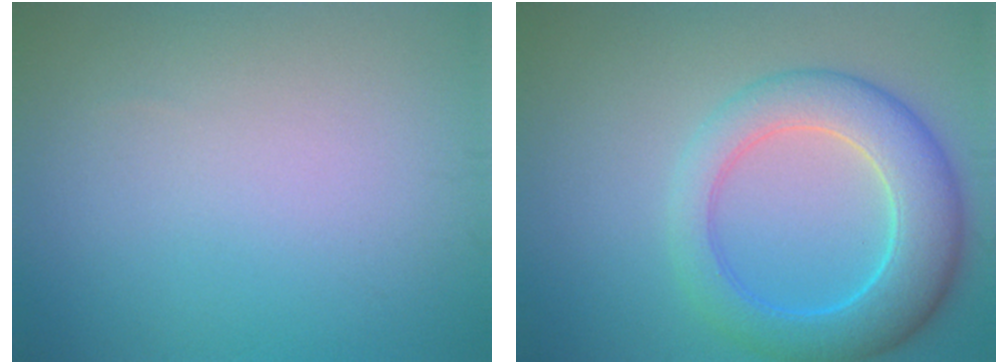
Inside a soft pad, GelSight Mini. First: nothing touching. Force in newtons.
{"total": 6.9, "press": 6.8, "slide": 0.5}